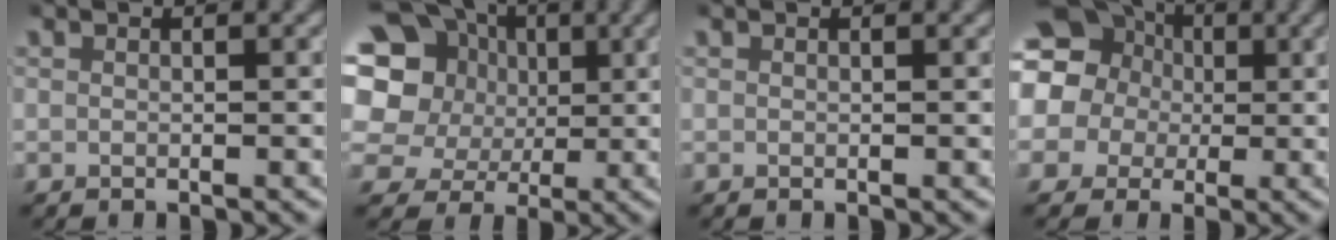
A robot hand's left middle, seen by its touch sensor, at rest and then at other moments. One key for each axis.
{"total": 16.9, "fx": 4.5, "fy": 14.0, "fz": 8.2, "tx": -0.177, "ty": 0.000, "tz": 0.057}
{"total": 0.0}
{"total": 15.5, "fx": 3.0, "fy": 13.9, "fz": 6.1, "tx": -0.157, "ty": -0.015, "tz": 0.032}